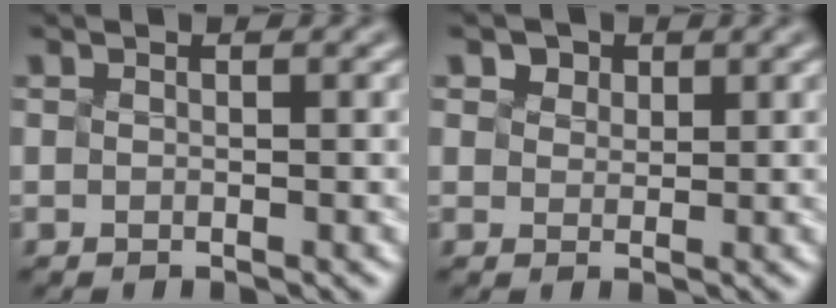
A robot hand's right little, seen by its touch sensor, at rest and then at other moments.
{"total": 1.2, "force": [0.7, -0.2, -0.9], "torque": [-0.009, 0.000, 0.035]}